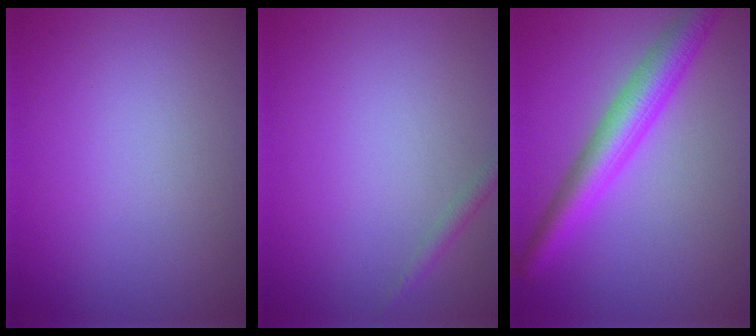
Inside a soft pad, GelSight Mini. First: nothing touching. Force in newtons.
{"total": 1.0, "press": 1.0, "slide": 0.0}
{"total": 5.1, "press": 5.1, "slide": 0.2}